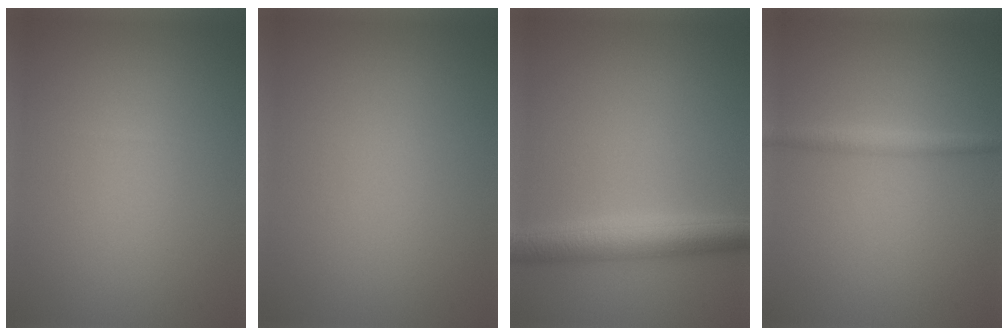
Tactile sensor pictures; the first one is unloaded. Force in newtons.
{"total": 0.0}
{"total": 4.5, "press": 4.5, "slide": 0.1}
{"total": 1.7, "press": 1.7, "slide": 0.1}